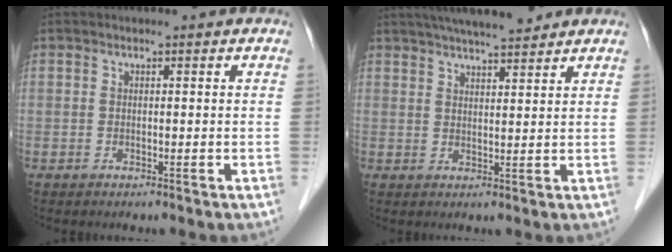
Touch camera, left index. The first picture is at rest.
{"total": 9.7, "force": [8.4, 1.0, 4.8], "torque": [-0.075, 0.023, 0.124]}